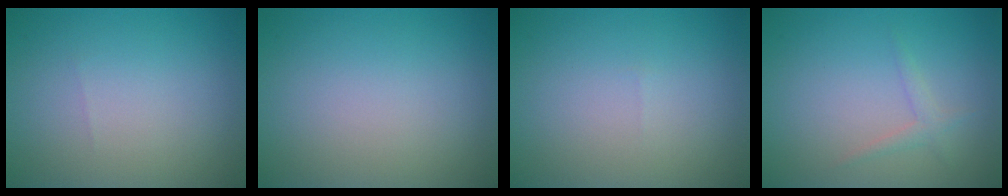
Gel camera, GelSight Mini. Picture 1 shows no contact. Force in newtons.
{"total": 0.0}
{"total": 0.0}
{"total": 1.2, "press": 1.1, "slide": 0.1}